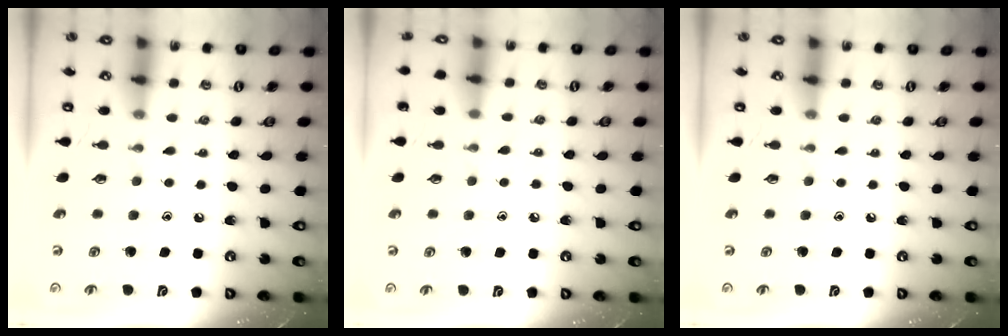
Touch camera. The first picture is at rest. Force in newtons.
{"total": 4.7, "press": 4.6, "slide": 0.6}
{"total": 0.0}